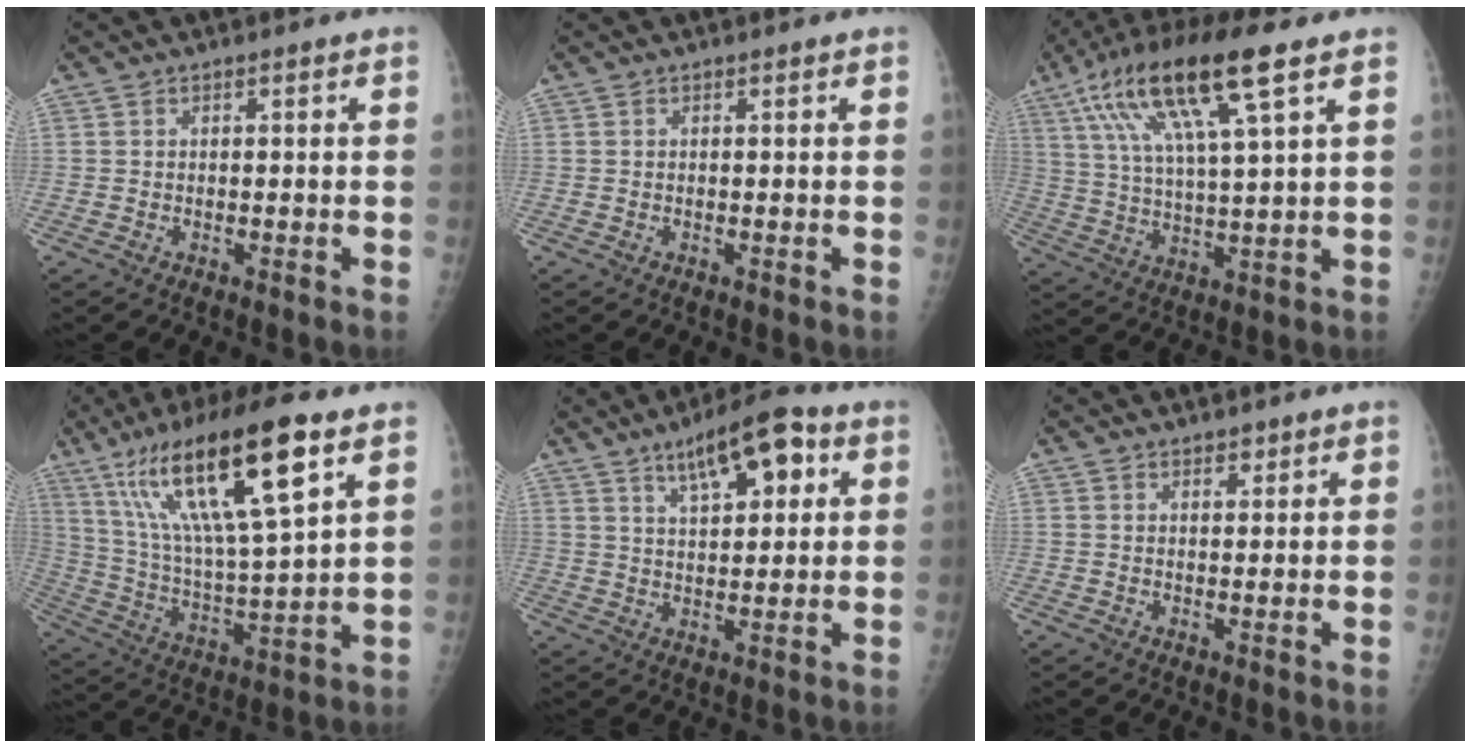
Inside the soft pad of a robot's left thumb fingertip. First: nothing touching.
{"total": 0.0}
{"total": 17.1, "force": [8.2, 3.2, 14.7], "torque": [-0.283, -0.008, 0.149]}
{"total": 22.5, "force": [11.6, 4.6, 18.8], "torque": [-0.337, -0.032, 0.214]}
{"total": 11.5, "force": [5.4, 4.4, 9.2], "torque": [-0.118, -0.008, 0.082]}
{"total": 1.9, "force": [1.3, 1.0, 0.9], "torque": [-0.002, -0.007, 0.018]}